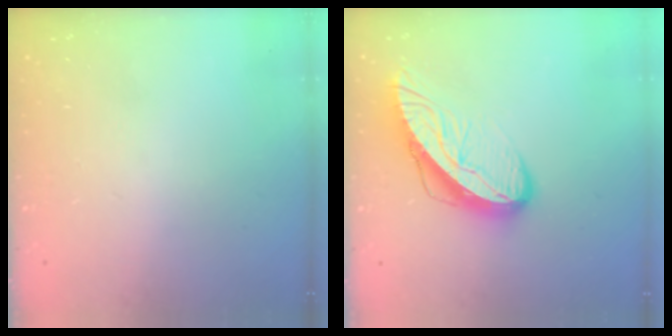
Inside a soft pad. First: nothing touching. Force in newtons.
{"total": 12.1, "press": 12.1, "slide": 1.4}